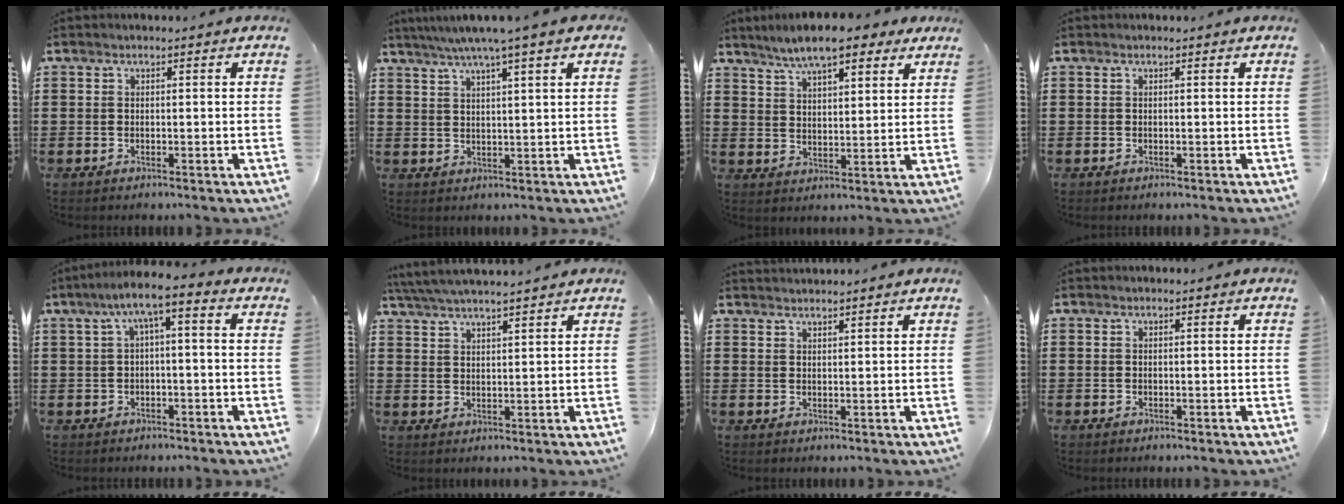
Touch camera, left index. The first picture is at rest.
{"total": 5.1, "force": [3.5, 0.2, 3.7], "torque": [-0.079, -0.004, 0.059]}
{"total": 7.7, "force": [6.6, 1.8, 3.7], "torque": [-0.090, -0.004, 0.121]}
{"total": 0.0}
{"total": 4.1, "force": [-0.4, 0.5, 4.1], "torque": [-0.082, 0.003, -0.016]}
{"total": 3.7, "force": [3.4, -0.4, 1.4], "torque": [-0.037, -0.009, 0.063]}
{"total": 1.4, "force": [1.4, -0.1, 0.0], "torque": [-0.003, 0.000, 0.028]}
{"total": 0.0}